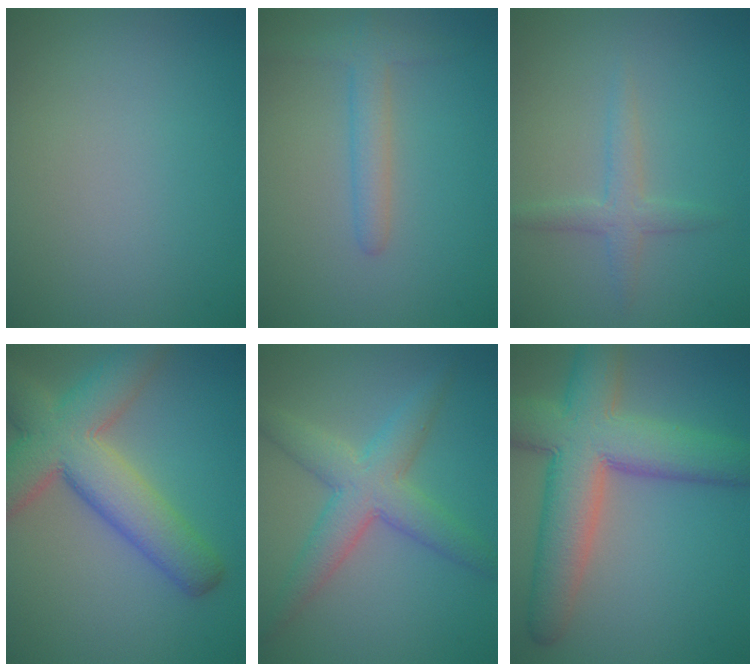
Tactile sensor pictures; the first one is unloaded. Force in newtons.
{"total": 2.6, "press": 2.6, "slide": 0.2}
{"total": 2.1, "press": 2.1, "slide": 0.1}
{"total": 8.9, "press": 8.9, "slide": 0.4}
{"total": 5.2, "press": 5.2, "slide": 0.2}
{"total": 10.0, "press": 10.0, "slide": 0.4}